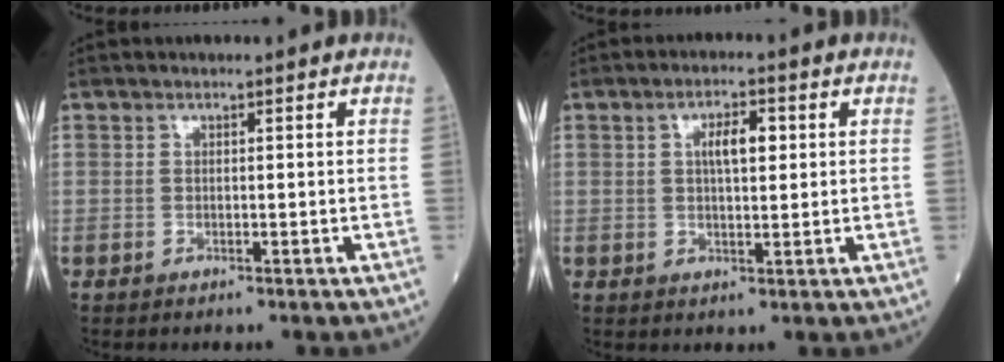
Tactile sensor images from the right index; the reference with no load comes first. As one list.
[{"total": 4.4, "force": [1.1, 1.4, 4.0], "torque": [-0.069, 0.007, 0.018]}]